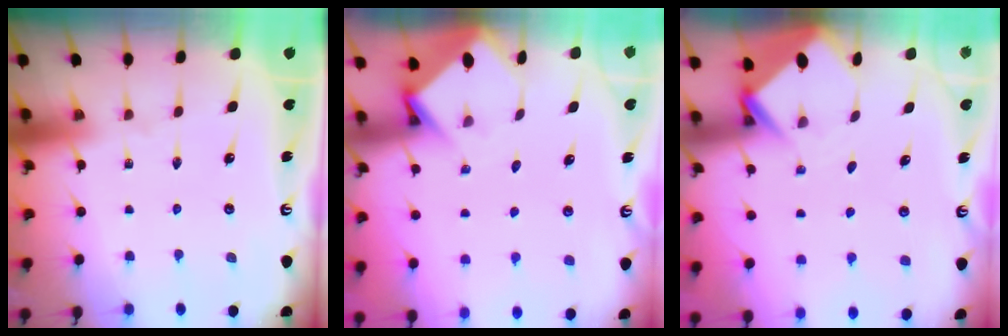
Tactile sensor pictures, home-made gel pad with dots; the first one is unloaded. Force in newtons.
{"total": 3.6, "press": 3.5, "slide": 0.2}
{"total": 4.0, "press": 4.0, "slide": 0.2}